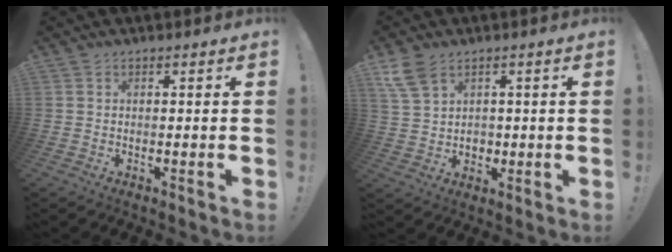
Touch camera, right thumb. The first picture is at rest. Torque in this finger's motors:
{"motor_torque": [-0.37, 0.44, 0.16, 0.06, 0.00]}